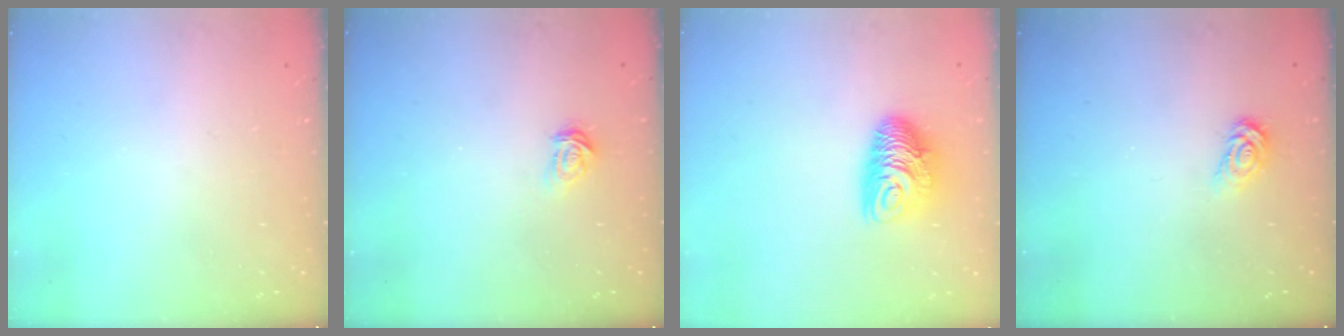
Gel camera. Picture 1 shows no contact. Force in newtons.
{"total": 3.0, "press": 3.0, "slide": 0.3}
{"total": 9.8, "press": 9.8, "slide": 0.5}
{"total": 3.1, "press": 3.1, "slide": 0.0}